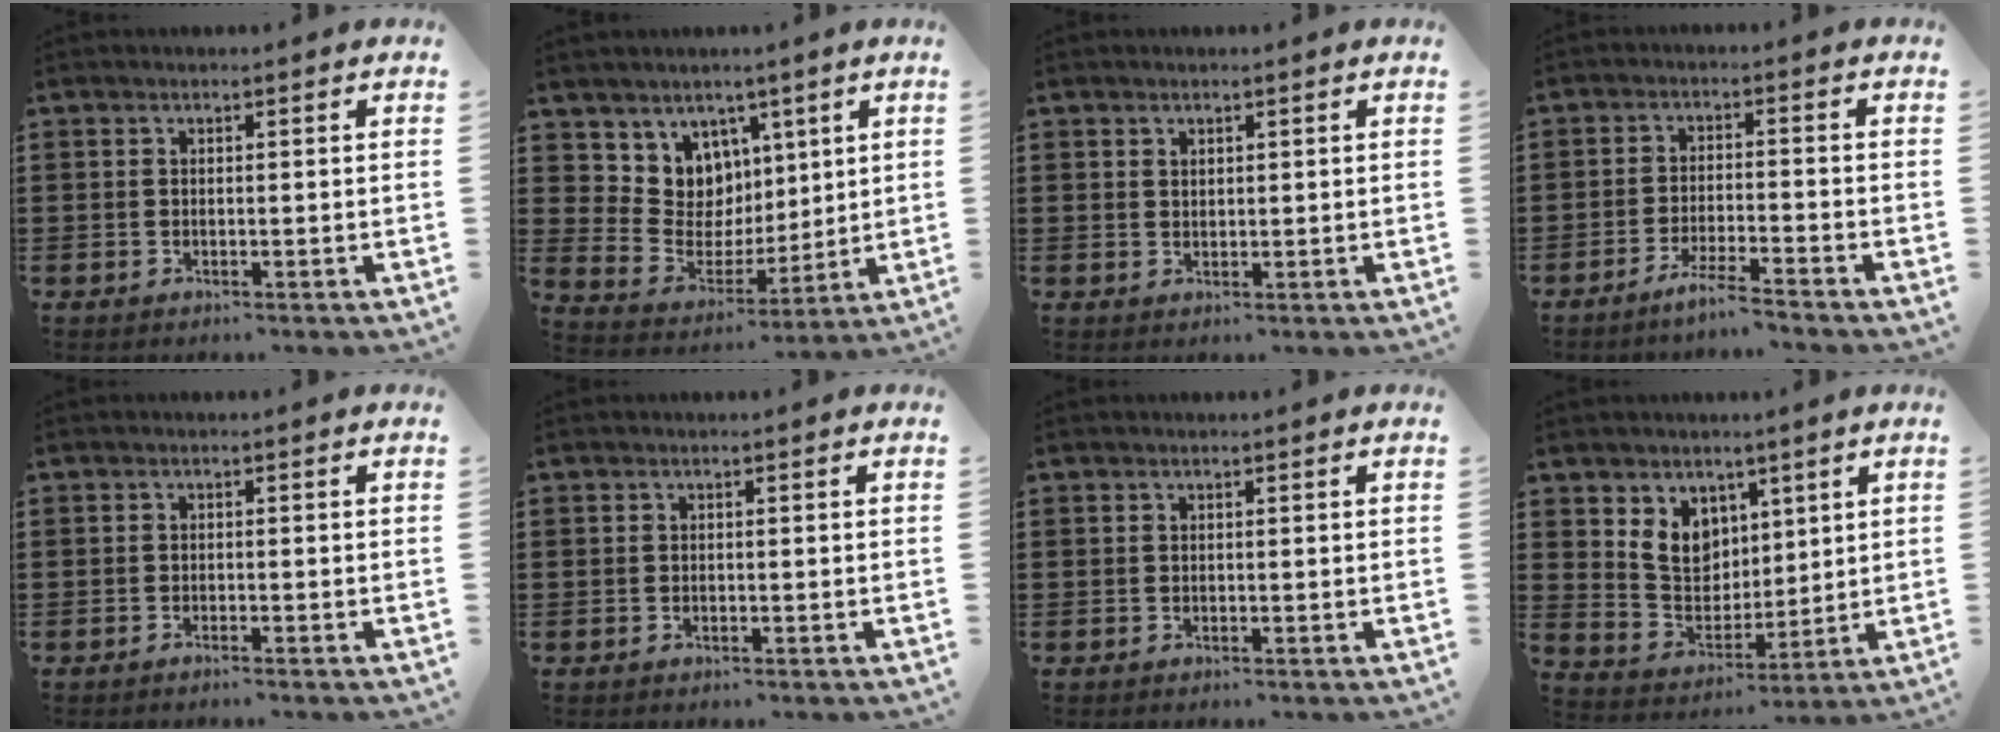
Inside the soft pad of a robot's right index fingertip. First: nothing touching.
{"total": 7.9, "force": [3.9, 6.8, 0.9], "torque": [-0.061, -0.040, 0.078]}
{"total": 1.3, "force": [1.0, 0.8, 0.2], "torque": [-0.006, 0.003, 0.019]}
{"total": 4.0, "force": [-3.6, -0.5, 1.7], "torque": [-0.035, -0.007, -0.069]}
{"total": 0.8, "force": [-0.8, 0.0, 0.1], "torque": [-0.005, -0.001, -0.016]}
{"total": 0.0}
{"total": 0.0}
{"total": 7.3, "force": [3.3, 6.0, 2.5], "torque": [-0.070, 0.003, 0.065]}